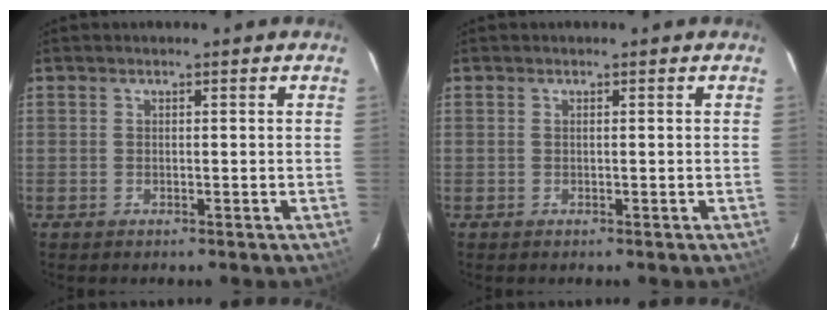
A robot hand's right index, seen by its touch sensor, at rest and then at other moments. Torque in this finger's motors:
{"motor_torque": [-1.57, 0.57, -0.04, 0.00]}